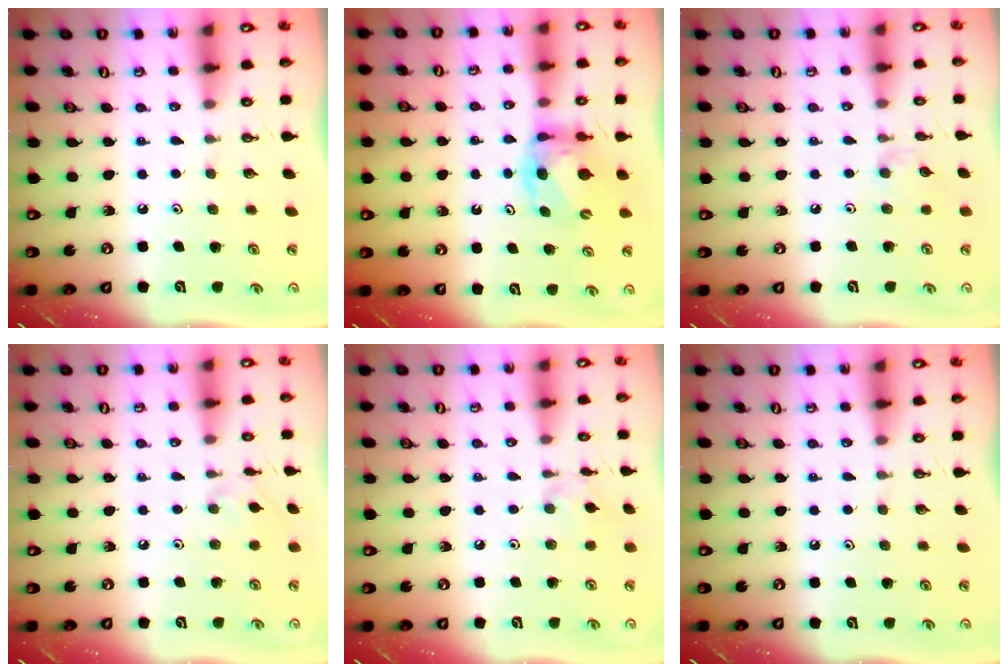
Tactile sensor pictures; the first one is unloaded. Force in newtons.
{"total": 7.5, "press": 7.5, "slide": 0.6}
{"total": 4.1, "press": 4.0, "slide": 0.6}
{"total": 2.2, "press": 2.1, "slide": 0.5}
{"total": 3.2, "press": 3.1, "slide": 0.5}
{"total": 0.0}